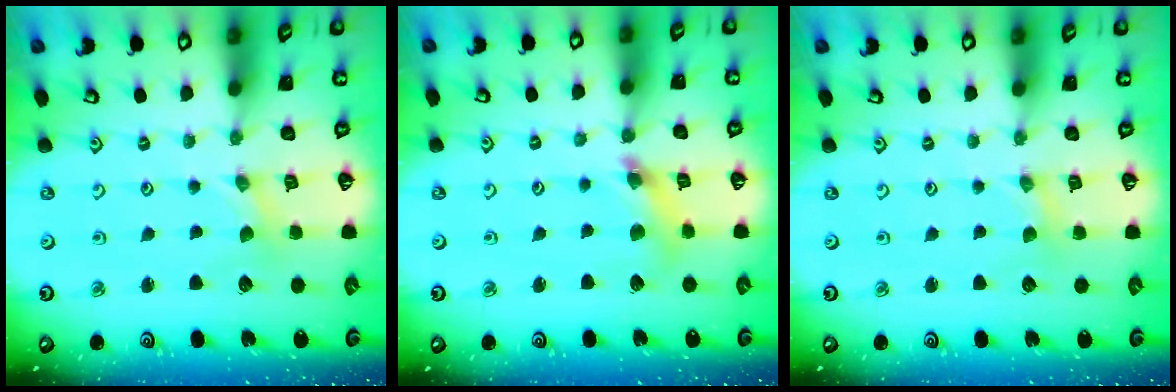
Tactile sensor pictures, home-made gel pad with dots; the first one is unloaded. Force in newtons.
{"total": 8.3, "press": 8.3, "slide": 1.0}
{"total": 0.8, "press": 0.8, "slide": 0.2}